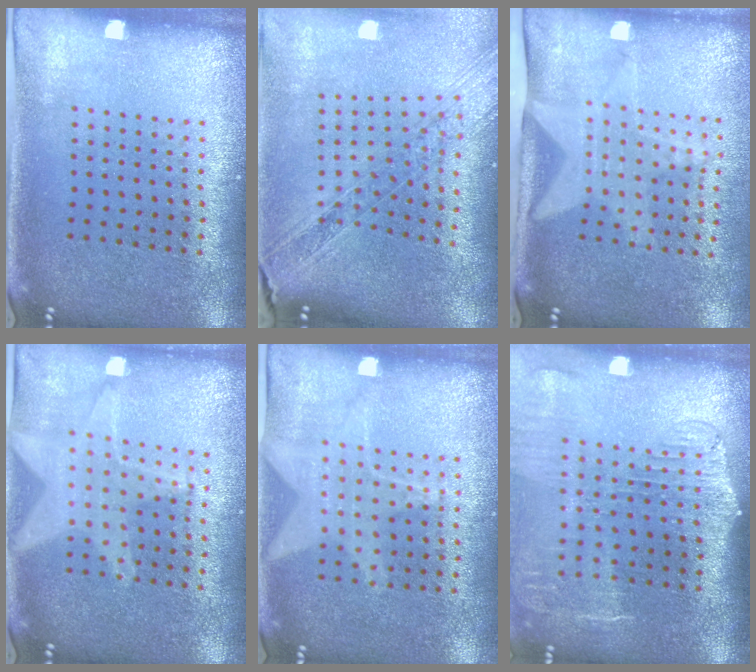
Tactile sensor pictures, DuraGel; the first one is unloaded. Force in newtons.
{"total": 1.7, "press": 1.5, "slide": 0.8}
{"total": 2.1, "press": 1.5, "slide": 1.4}
{"total": 1.8, "press": 1.6, "slide": 0.9}
{"total": 1.1, "press": 0.9, "slide": 0.6}
{"total": 2.1, "press": 1.7, "slide": 1.2}